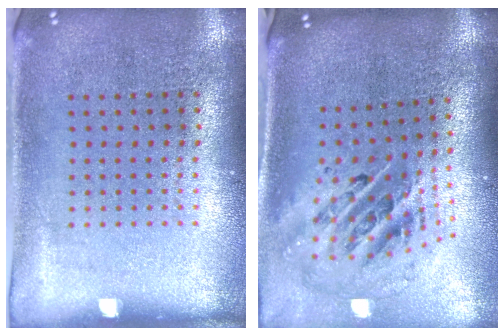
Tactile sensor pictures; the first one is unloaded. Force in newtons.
{"total": 2.2, "press": 1.6, "slide": 1.5}